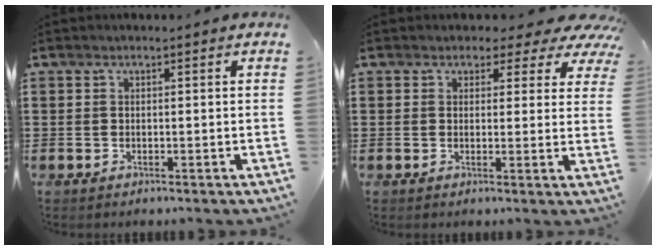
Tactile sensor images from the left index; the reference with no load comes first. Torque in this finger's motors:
{"motor_torque": [2.14, 0.00, 0.05, -0.12]}